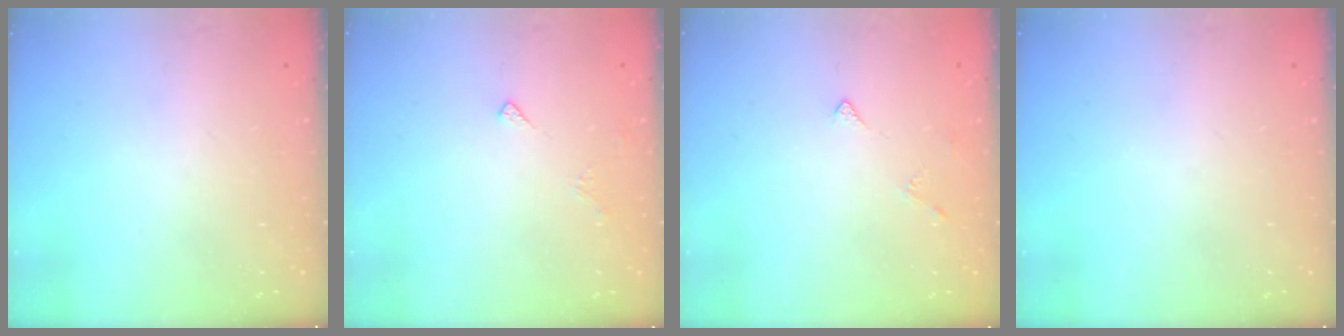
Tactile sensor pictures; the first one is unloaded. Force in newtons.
{"total": 3.5, "press": 3.5, "slide": 0.5}
{"total": 3.0, "press": 2.9, "slide": 0.5}
{"total": 0.0}